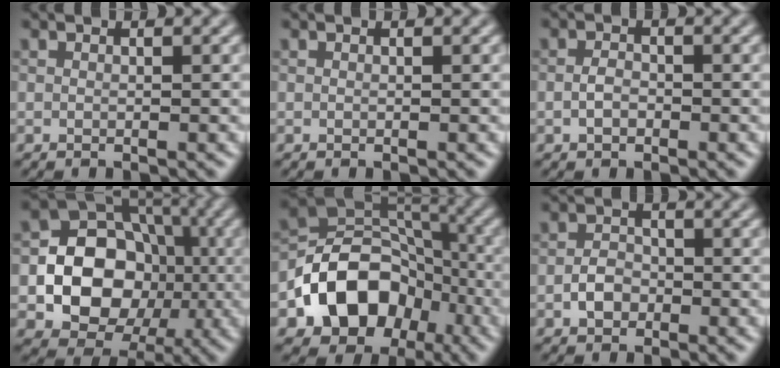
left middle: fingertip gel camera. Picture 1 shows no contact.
{"total": 0.0}
{"total": 1.5, "force": [-0.5, 1.0, 0.9], "torque": [-0.019, 0.003, -0.013]}
{"total": 10.6, "force": [-1.5, 8.7, 5.9], "torque": [-0.057, 0.003, -0.044]}
{"total": 10.2, "force": [-4.1, 7.6, 5.4], "torque": [-0.071, 0.004, -0.077]}
{"total": 2.0, "force": [-0.8, 1.5, 1.0], "torque": [-0.017, 0.004, -0.019]}